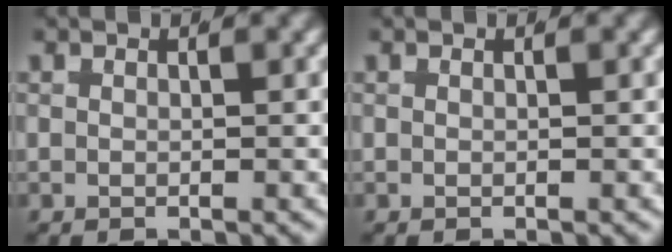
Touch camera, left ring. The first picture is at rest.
{"total": 0.0}